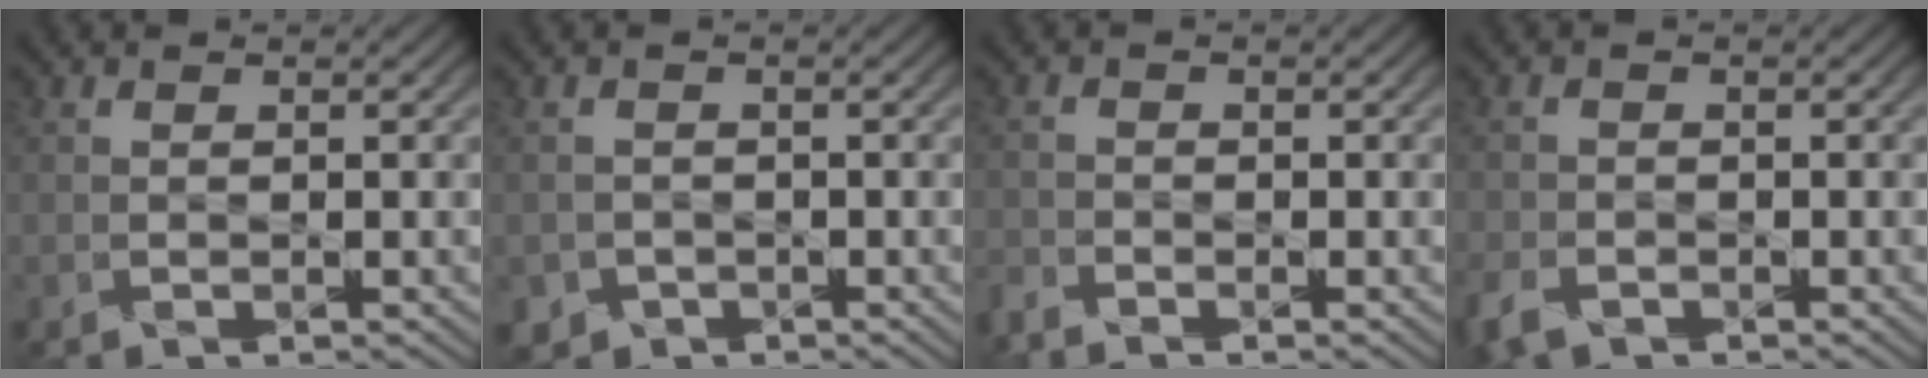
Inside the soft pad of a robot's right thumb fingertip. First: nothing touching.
{"total": 2.1, "force": [-1.2, 1.7, 0.2], "torque": [-0.003, -0.007, -0.026]}
{"total": 2.2, "force": [-2.1, 0.3, 0.5], "torque": [-0.015, -0.010, -0.053]}
{"total": 3.6, "force": [-2.5, 1.9, 1.7], "torque": [-0.045, -0.013, -0.057]}